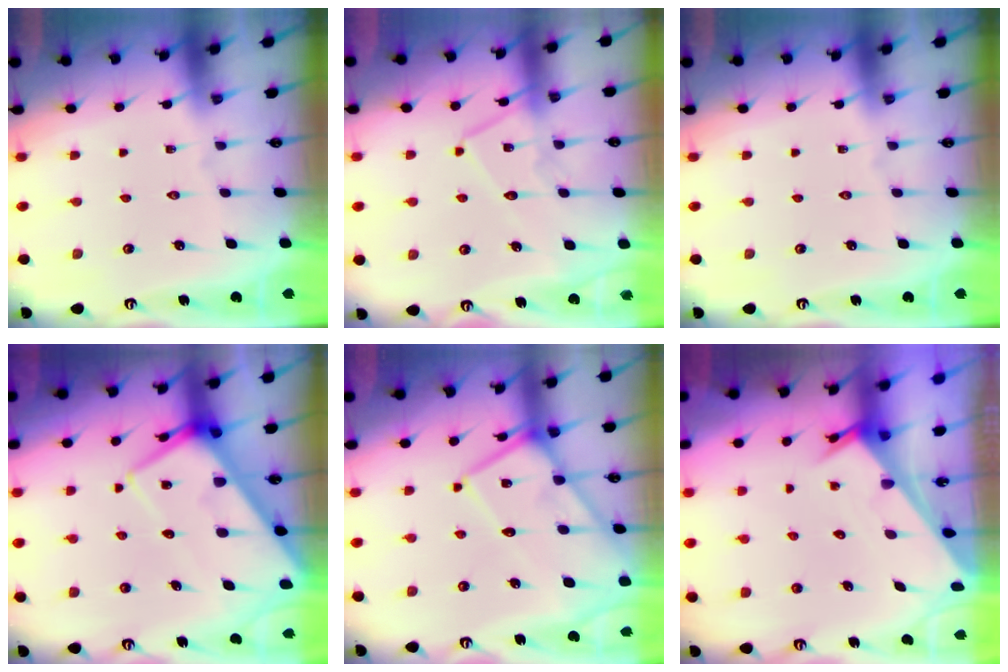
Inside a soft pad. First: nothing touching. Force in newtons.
{"total": 11.9, "press": 11.8, "slide": 0.7}
{"total": 0.0}
{"total": 10.9, "press": 10.8, "slide": 1.0}
{"total": 12.9, "press": 12.8, "slide": 1.3}
{"total": 3.2, "press": 3.2, "slide": 0.2}